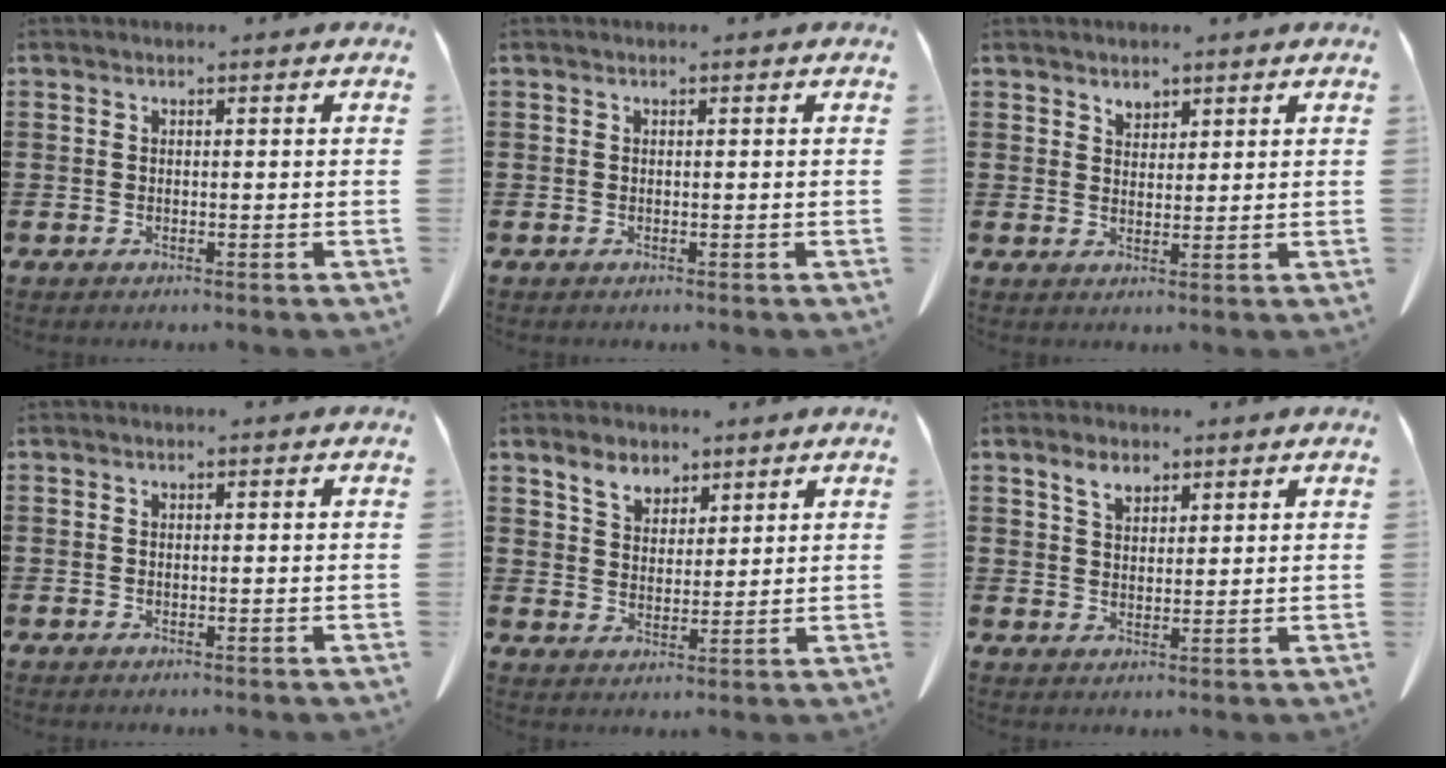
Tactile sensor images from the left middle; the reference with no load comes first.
{"total": 0.0}
{"total": 1.9, "force": [1.7, 0.8, 0.5], "torque": [-0.005, -0.006, 0.033]}
{"total": 0.0}
{"total": 4.7, "force": [3.7, 2.7, 1.3], "torque": [-0.040, 0.006, 0.069]}
{"total": 3.7, "force": [2.5, 1.9, 2.0], "torque": [-0.040, 0.004, 0.043]}